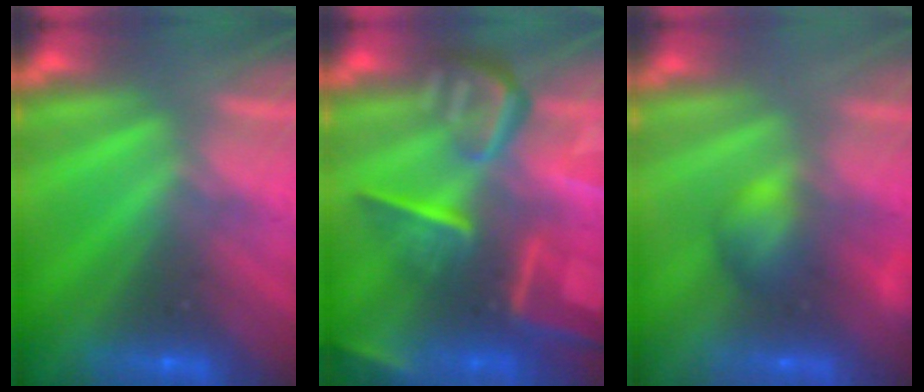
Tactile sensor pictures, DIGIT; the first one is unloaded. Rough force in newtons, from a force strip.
{"total": 8.3}
{"total": 3.3}